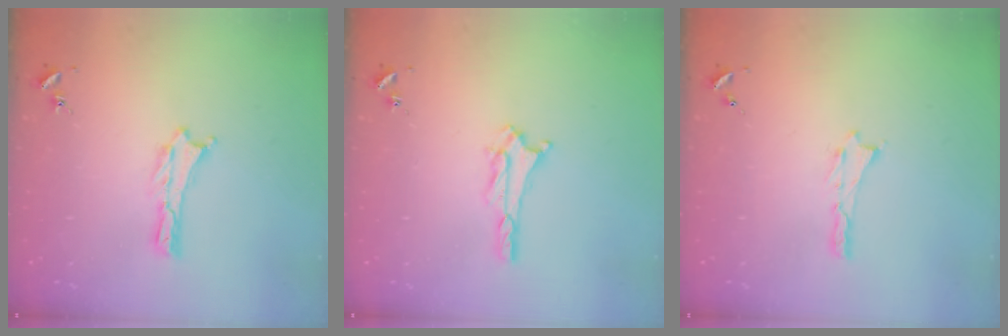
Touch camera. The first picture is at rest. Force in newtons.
{"total": 2.4, "press": 2.4, "slide": 0.4}
{"total": 0.0}